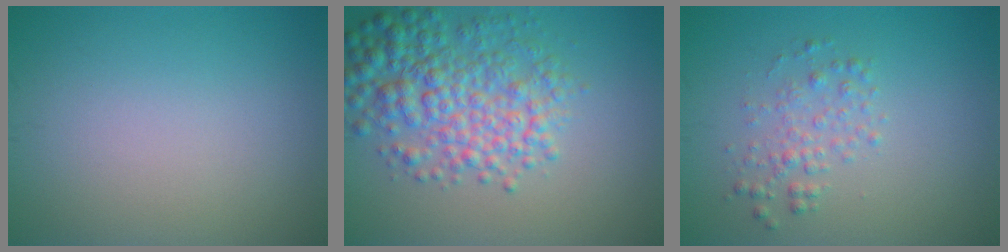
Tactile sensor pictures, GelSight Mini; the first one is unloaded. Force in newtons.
{"total": 6.4, "press": 6.4, "slide": 0.2}
{"total": 2.0, "press": 2.0, "slide": 0.0}